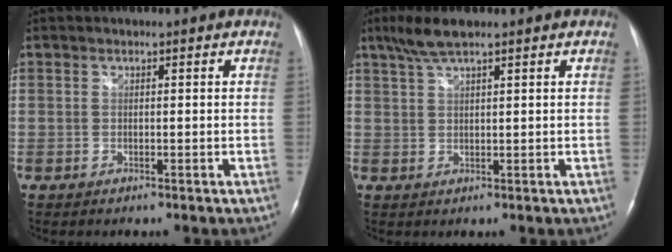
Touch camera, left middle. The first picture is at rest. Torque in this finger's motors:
{"motor_torque": [0.44, -0.29, 0.00, 0.06]}